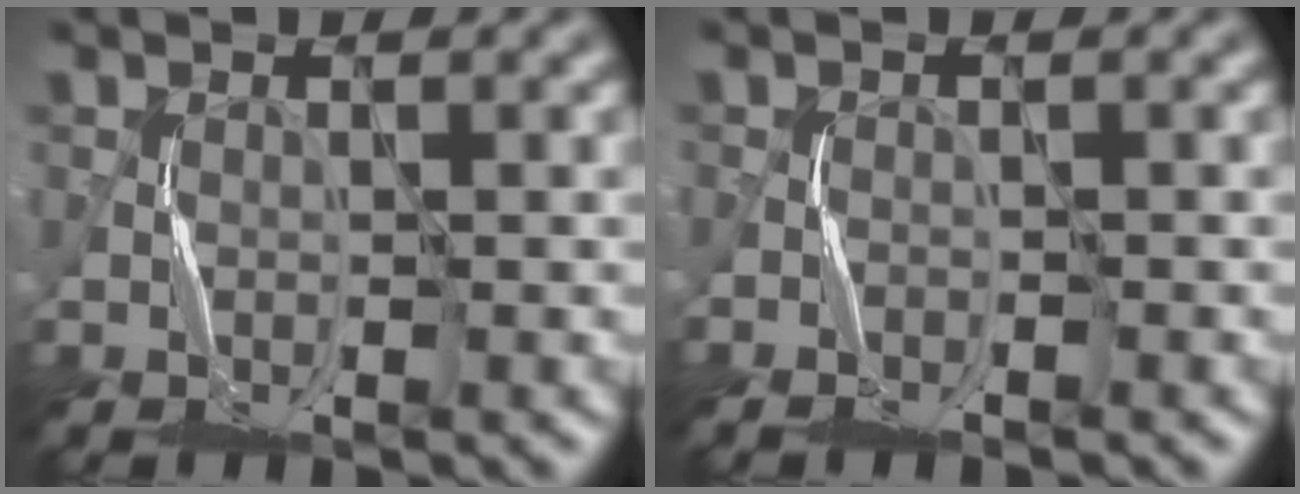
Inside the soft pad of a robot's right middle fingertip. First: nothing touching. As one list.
[{"total": 1.2, "force": [-1.2, -0.1, 0.1], "torque": [-0.007, -0.002, -0.024]}]